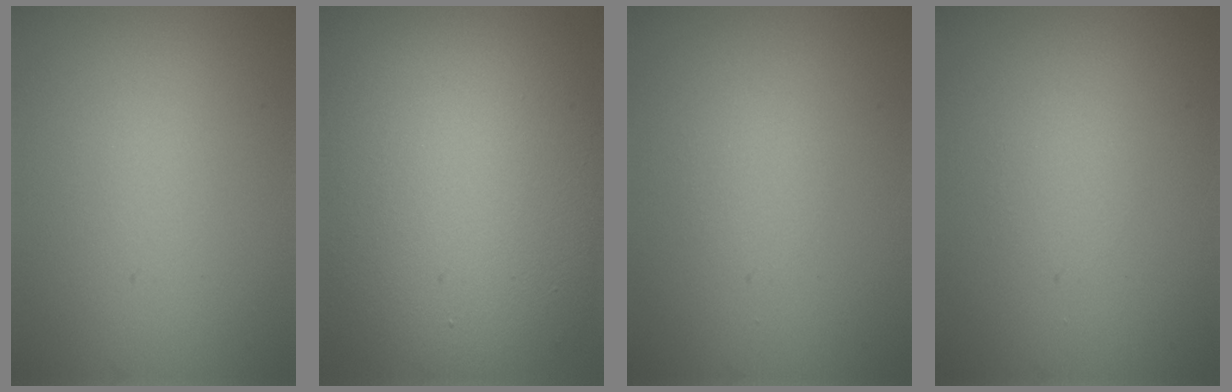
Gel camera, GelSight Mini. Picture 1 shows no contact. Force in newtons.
{"total": 14.2, "press": 14.2, "slide": 1.1}
{"total": 0.9, "press": 0.9, "slide": 0.1}
{"total": 0.8, "press": 0.8, "slide": 0.1}